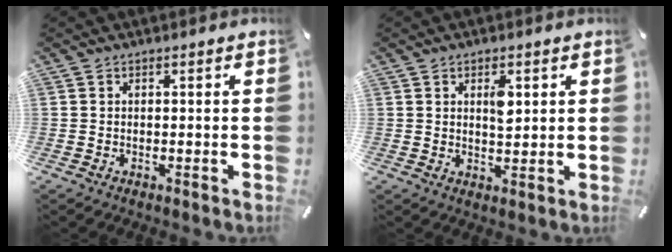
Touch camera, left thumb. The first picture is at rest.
{"total": 4.3, "force": [1.5, 2.1, 3.4], "torque": [-0.043, -0.008, 0.018]}